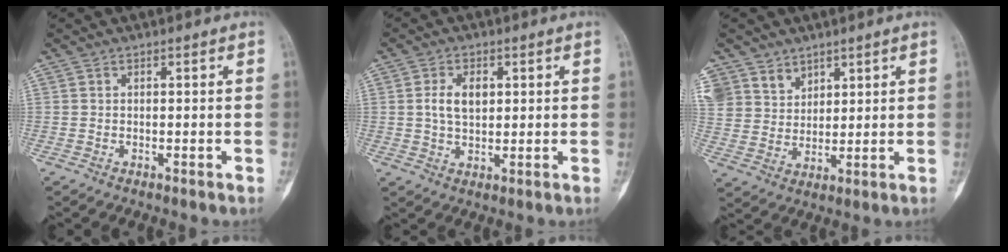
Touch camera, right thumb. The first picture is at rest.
{"total": 5.2, "force": [1.1, 3.3, 3.9], "torque": [-0.062, 0.003, 0.020]}
{"total": 9.1, "force": [5.9, 6.8, 1.2], "torque": [0.006, -0.024, 0.125]}